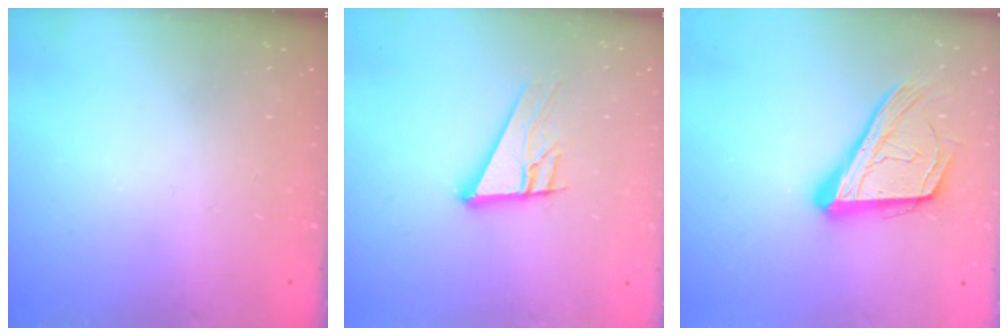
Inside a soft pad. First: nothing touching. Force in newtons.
{"total": 11.4, "press": 11.3, "slide": 2.0}
{"total": 18.8, "press": 18.7, "slide": 2.4}